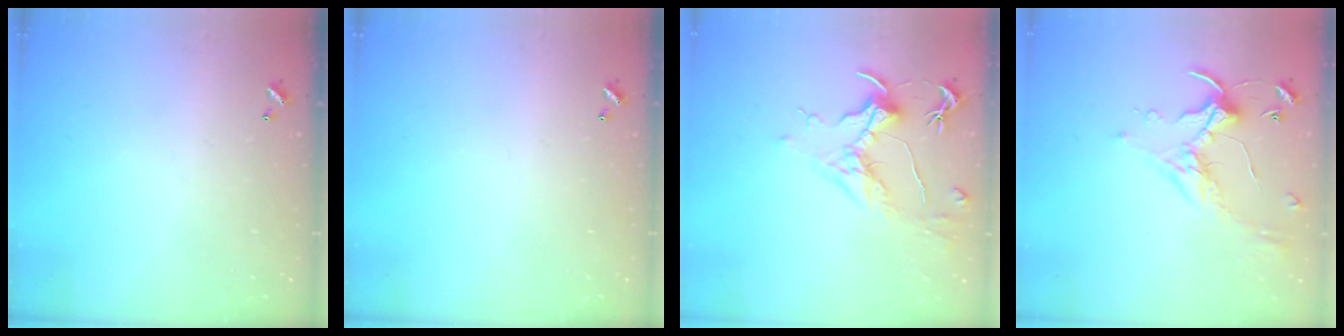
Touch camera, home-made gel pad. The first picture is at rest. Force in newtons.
{"total": 0.0}
{"total": 1.6, "press": 1.4, "slide": 0.7}
{"total": 0.7, "press": 0.6, "slide": 0.4}